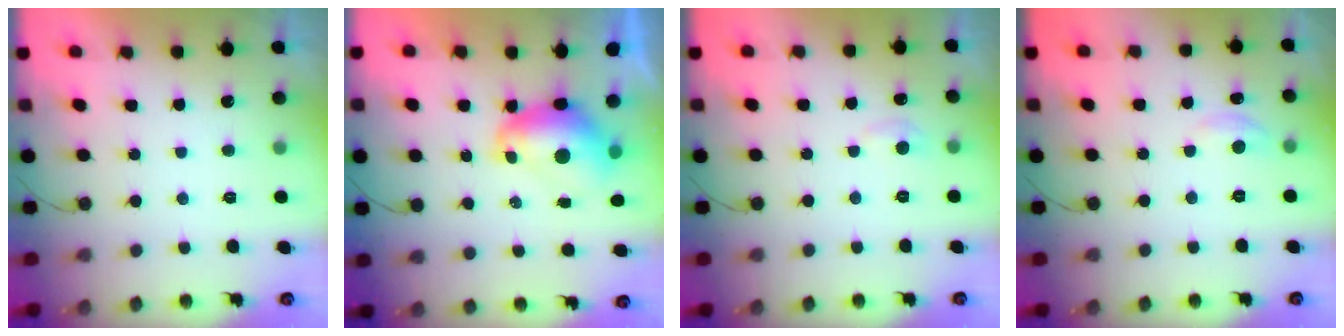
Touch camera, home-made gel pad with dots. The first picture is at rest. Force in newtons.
{"total": 8.7, "press": 8.6, "slide": 0.9}
{"total": 5.3, "press": 5.2, "slide": 0.8}
{"total": 2.7, "press": 2.7, "slide": 0.3}